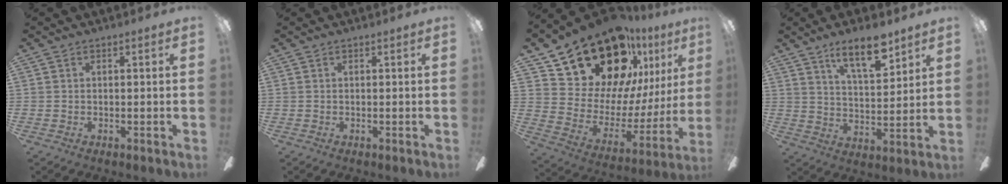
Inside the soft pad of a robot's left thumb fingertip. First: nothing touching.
{"total": 0.0}
{"total": 23.1, "force": [18.2, 10.7, 9.4], "torque": [-0.153, -0.129, 0.338]}
{"total": 11.8, "force": [8.4, 4.0, 7.2], "torque": [-0.109, -0.044, 0.144]}